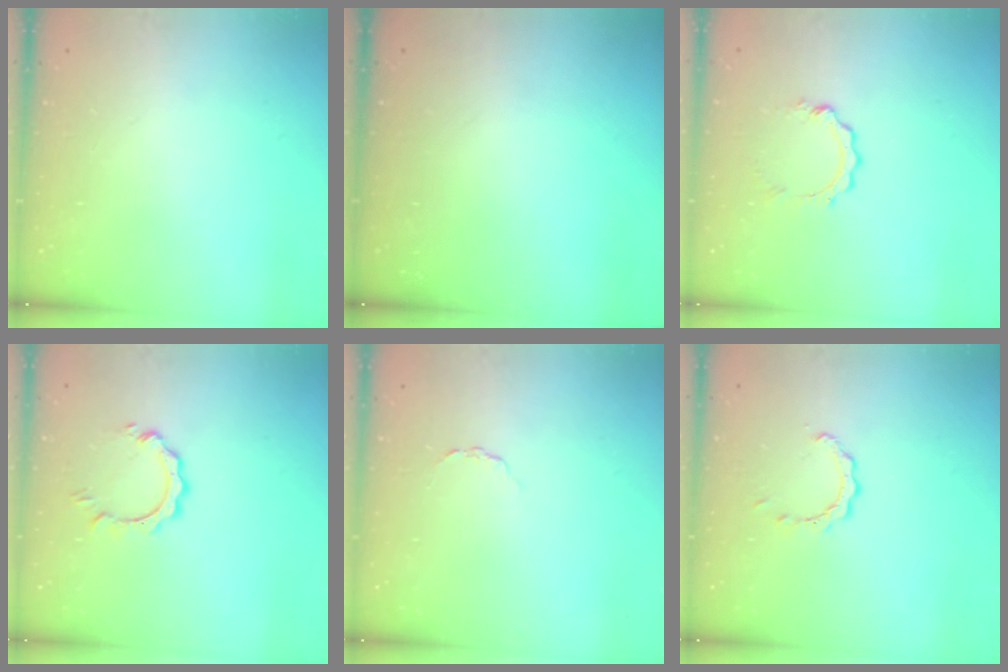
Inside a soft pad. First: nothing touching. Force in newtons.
{"total": 0.0}
{"total": 3.5, "press": 3.5, "slide": 0.4}
{"total": 4.8, "press": 4.8, "slide": 0.5}
{"total": 1.5, "press": 1.5, "slide": 0.2}
{"total": 2.1, "press": 2.1, "slide": 0.1}